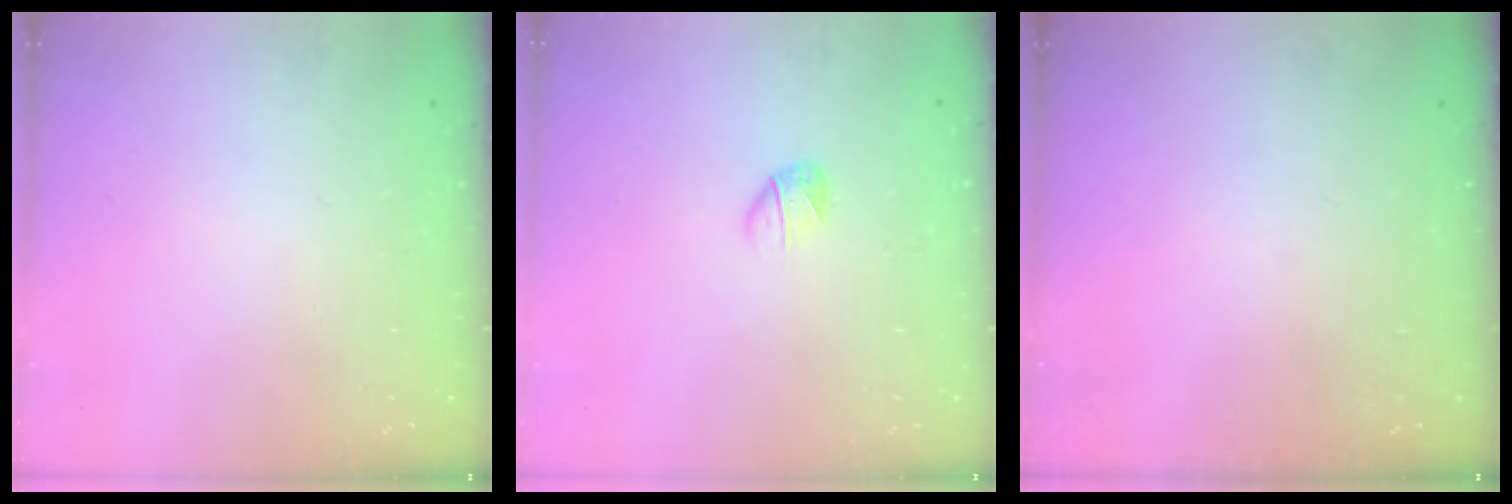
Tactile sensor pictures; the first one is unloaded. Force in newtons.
{"total": 3.2, "press": 3.1, "slide": 0.9}
{"total": 0.0}